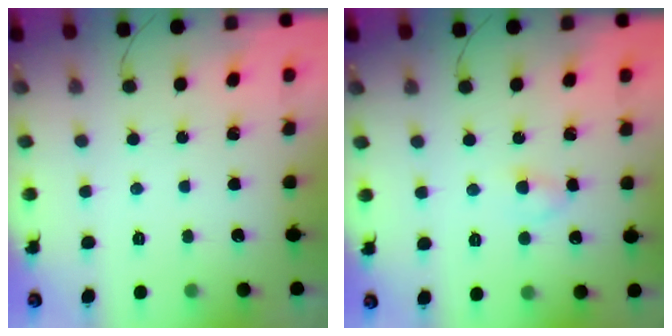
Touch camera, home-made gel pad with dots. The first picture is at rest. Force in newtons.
{"total": 2.8, "press": 2.5, "slide": 1.2}